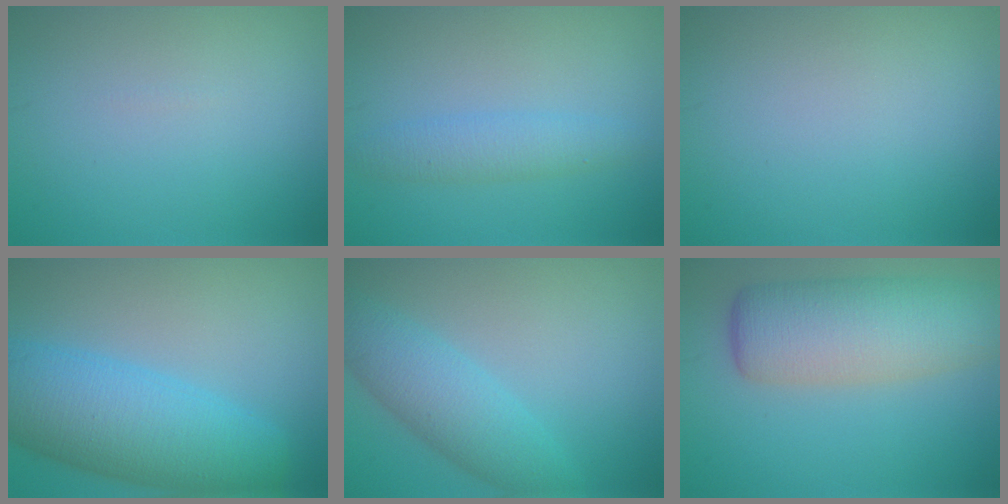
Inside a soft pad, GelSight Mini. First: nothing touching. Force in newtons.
{"total": 2.5, "press": 2.5, "slide": 0.2}
{"total": 0.0}
{"total": 9.9, "press": 9.9, "slide": 0.4}
{"total": 4.8, "press": 4.8, "slide": 0.1}
{"total": 8.1, "press": 8.1, "slide": 0.4}